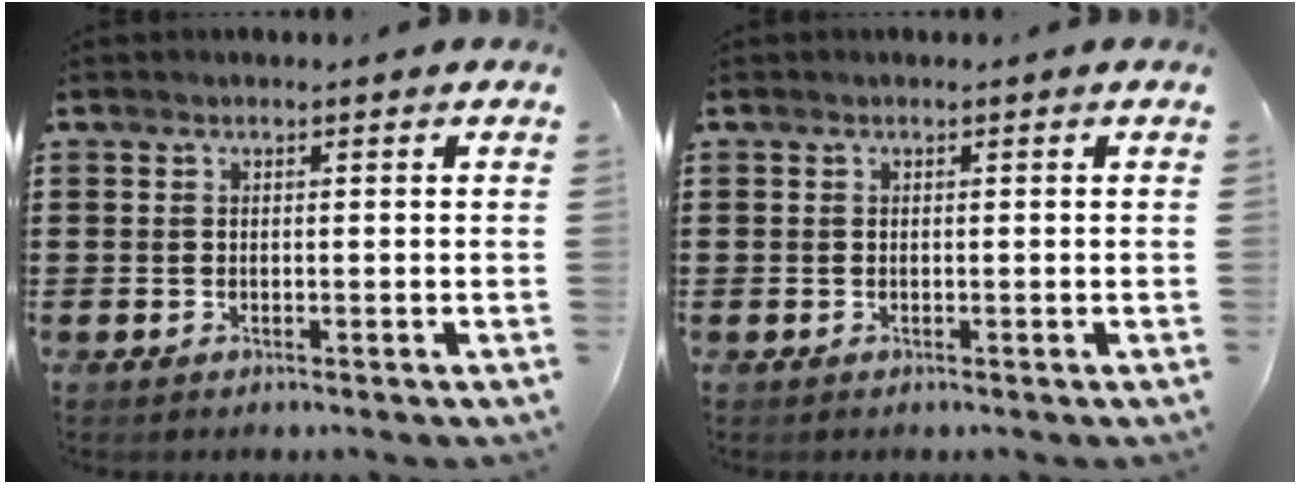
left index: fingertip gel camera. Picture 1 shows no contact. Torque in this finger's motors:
{"motor_torque": [0.00, 0.00, -0.04, 0.01]}